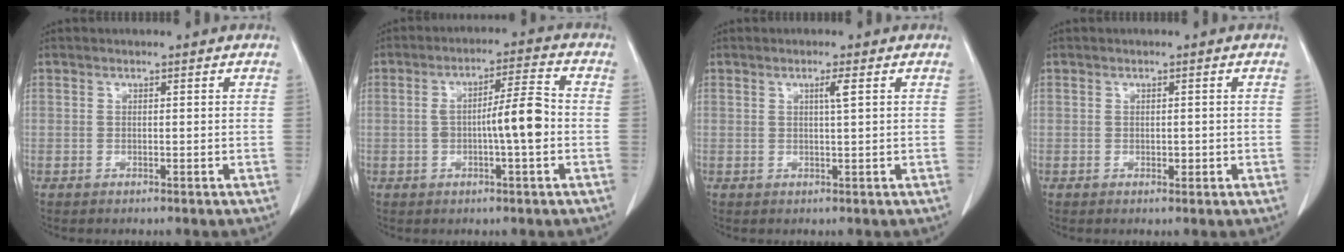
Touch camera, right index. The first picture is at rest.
{"total": 7.2, "force": [-1.1, 0.5, 7.1], "torque": [-0.122, 0.013, -0.019]}
{"total": 1.6, "force": [0.6, -0.3, 1.5], "torque": [-0.028, -0.002, 0.011]}
{"total": 1.0, "force": [-0.2, 0.6, 0.7], "torque": [-0.010, 0.000, -0.001]}